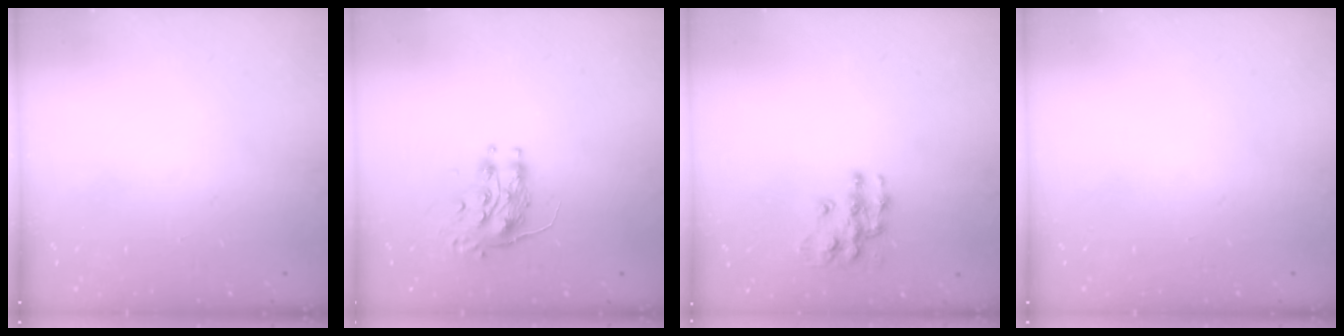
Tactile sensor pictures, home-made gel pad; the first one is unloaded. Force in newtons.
{"total": 8.1, "press": 8.1, "slide": 0.1}
{"total": 10.4, "press": 10.4, "slide": 0.5}
{"total": 0.6, "press": 0.0, "slide": 0.6}